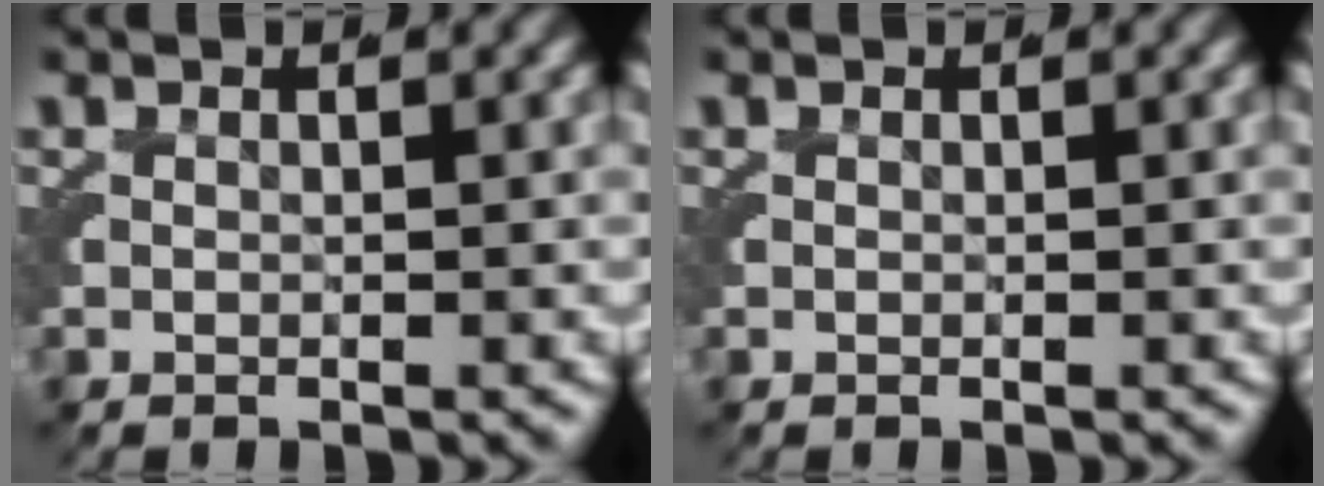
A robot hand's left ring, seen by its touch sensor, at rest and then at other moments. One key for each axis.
{"total": 0.0}